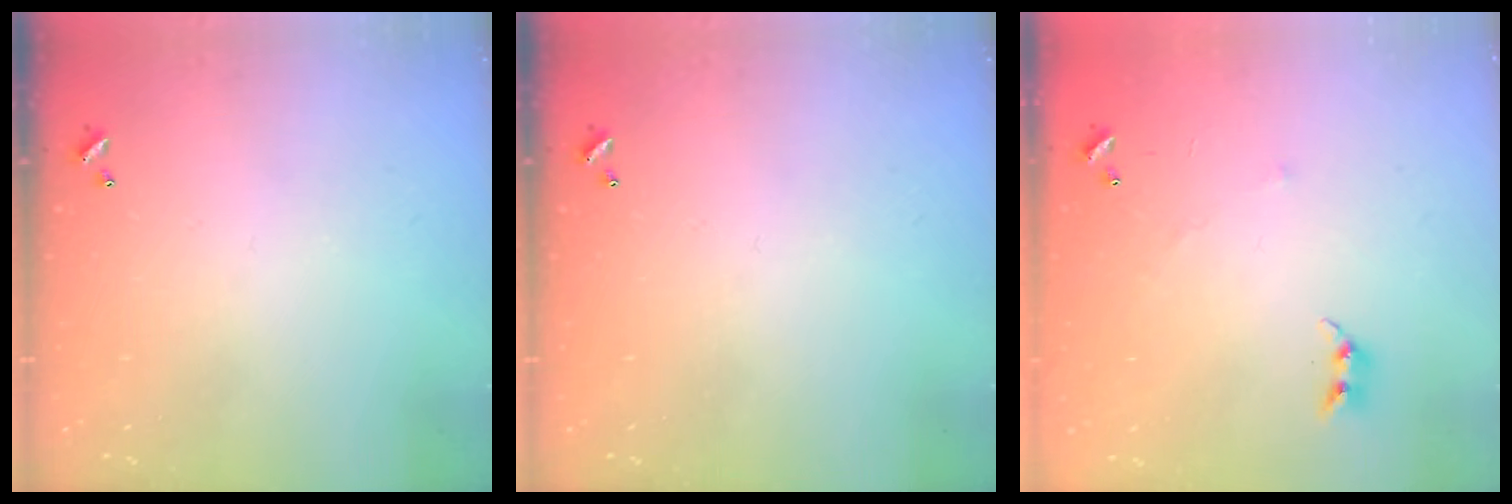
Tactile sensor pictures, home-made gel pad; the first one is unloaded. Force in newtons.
{"total": 0.0}
{"total": 5.5, "press": 5.5, "slide": 0.7}